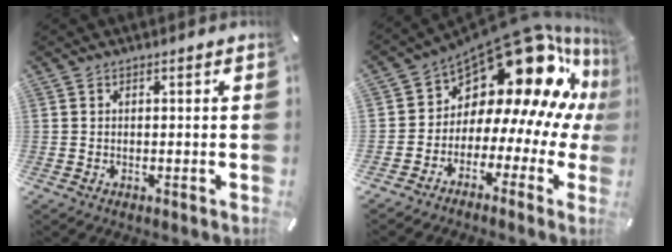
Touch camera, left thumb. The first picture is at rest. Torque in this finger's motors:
{"motor_torque": [1.79, 3.21, 0.91, 0.83, 0.04]}